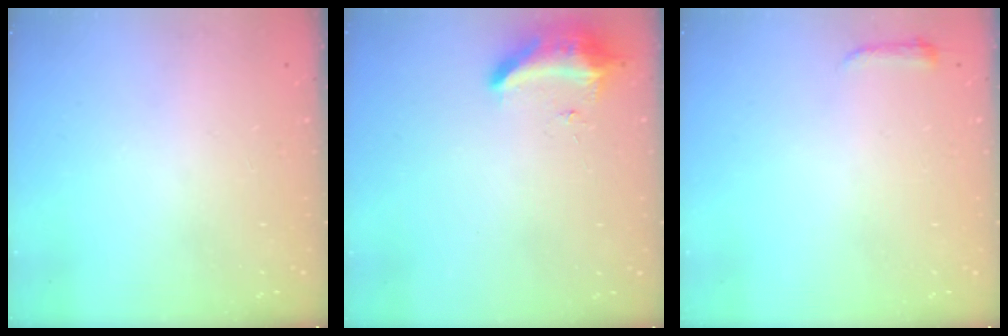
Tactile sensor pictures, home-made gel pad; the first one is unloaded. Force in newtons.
{"total": 8.9, "press": 8.8, "slide": 1.6}
{"total": 3.0, "press": 2.9, "slide": 0.6}